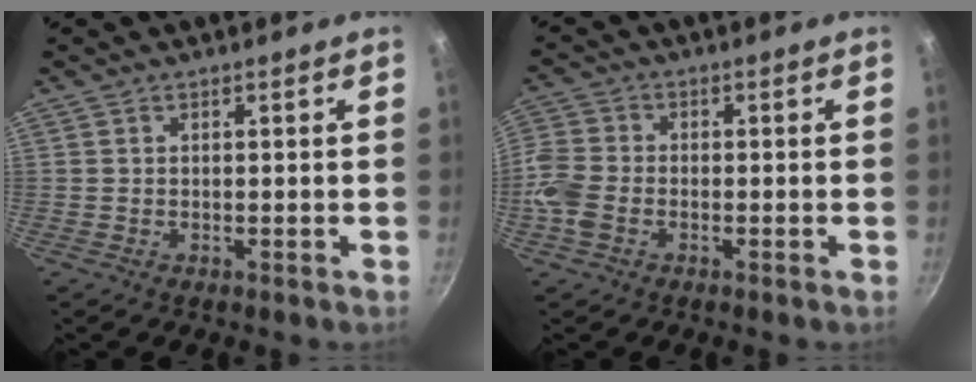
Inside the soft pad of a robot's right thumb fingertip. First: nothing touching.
{"total": 6.8, "force": [-2.2, 4.8, 4.4], "torque": [-0.112, 0.006, -0.050]}